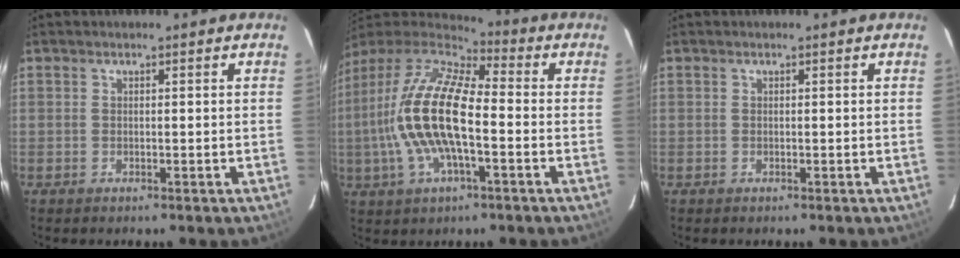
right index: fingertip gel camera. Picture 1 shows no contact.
{"total": 18.4, "force": [-2.2, 6.4, 17.2], "torque": [-0.333, 0.001, -0.052]}
{"total": 0.0}